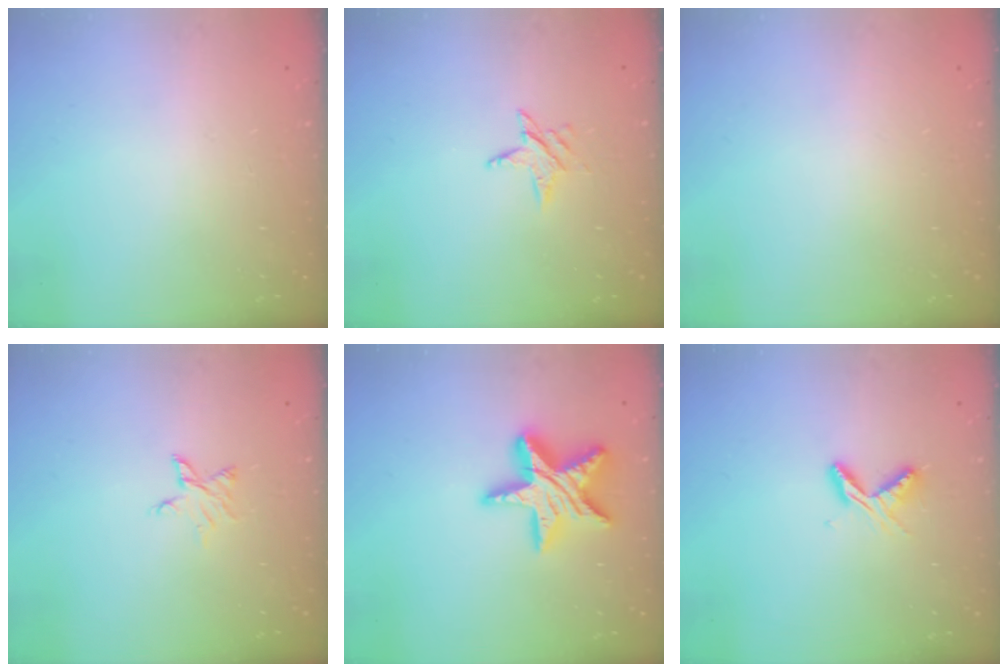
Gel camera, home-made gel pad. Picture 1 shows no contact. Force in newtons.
{"total": 4.4, "press": 4.3, "slide": 0.5}
{"total": 0.0}
{"total": 3.8, "press": 3.8, "slide": 0.4}
{"total": 16.9, "press": 16.8, "slide": 1.3}
{"total": 5.7, "press": 5.7, "slide": 0.6}